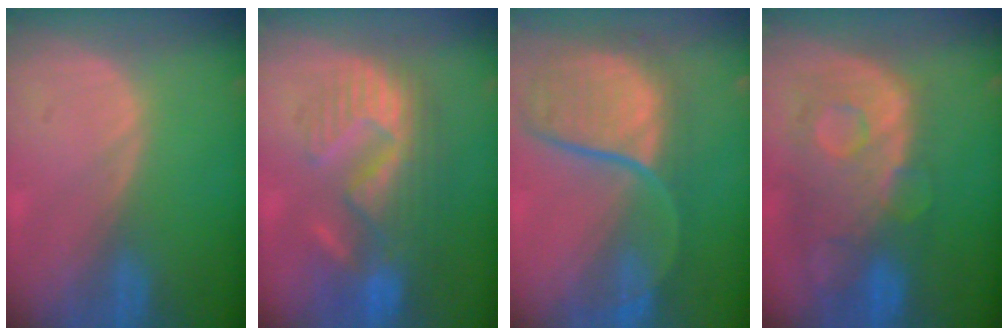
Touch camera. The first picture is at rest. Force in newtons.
{"total": 10.6, "press": 10.0, "slide": 3.7}
{"total": 11.3, "press": 9.9, "slide": 5.5}
{"total": 11.5, "press": 9.8, "slide": 6.0}